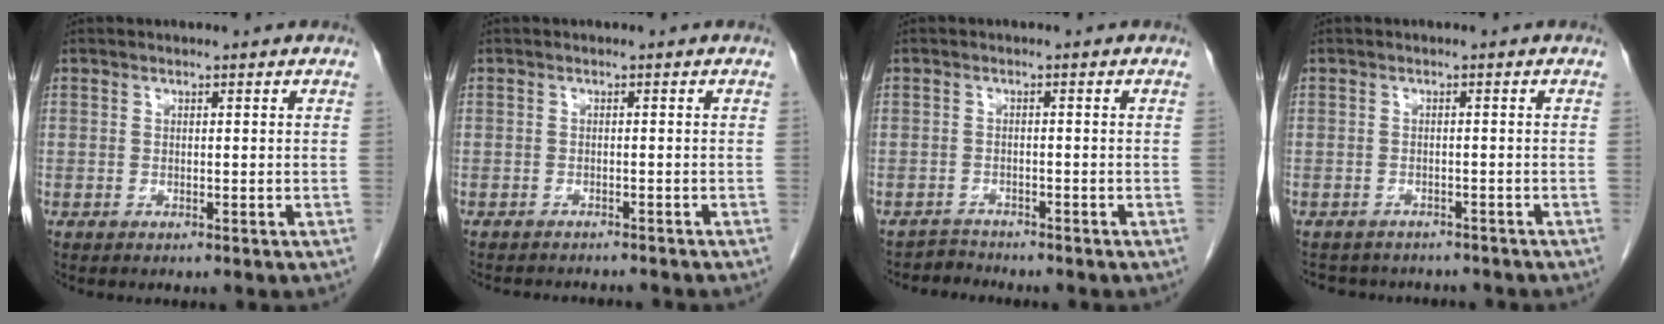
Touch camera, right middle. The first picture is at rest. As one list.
[{"total": 5.2, "force": [-5.0, 0.8, 1.3], "torque": [-0.013, -0.005, -0.063]}, {"total": 2.0, "force": [-1.8, 0.1, -1.1], "torque": [0.023, -0.009, -0.031]}, {"total": 7.1, "force": [-6.4, 2.7, 1.3], "torque": [-0.019, 0.003, -0.077]}]